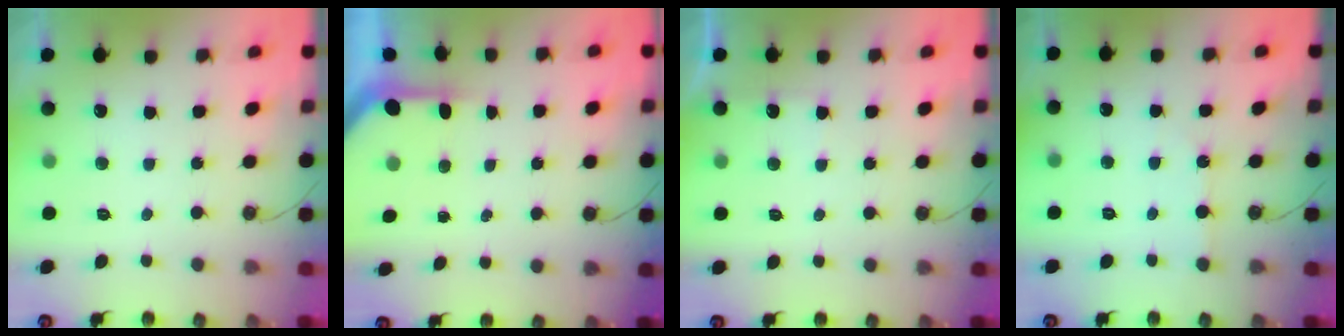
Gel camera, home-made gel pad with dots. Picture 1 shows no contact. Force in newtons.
{"total": 2.8, "press": 2.8, "slide": 0.2}
{"total": 2.4, "press": 2.3, "slide": 0.4}
{"total": 2.7, "press": 2.7, "slide": 0.5}